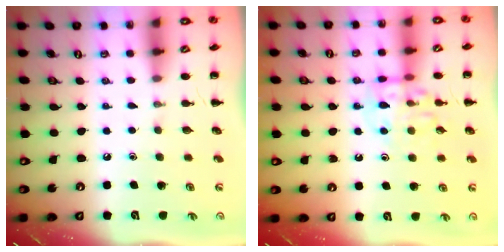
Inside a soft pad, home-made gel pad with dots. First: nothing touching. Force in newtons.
{"total": 12.4, "press": 12.3, "slide": 1.3}